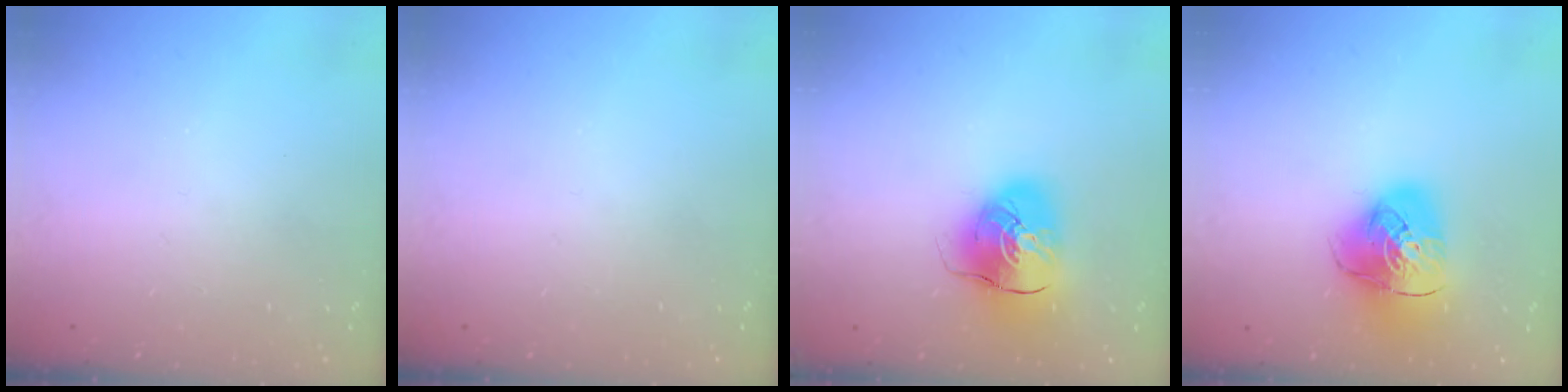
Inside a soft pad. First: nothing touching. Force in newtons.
{"total": 0.0}
{"total": 11.4, "press": 11.3, "slide": 1.8}
{"total": 13.4, "press": 13.3, "slide": 1.7}